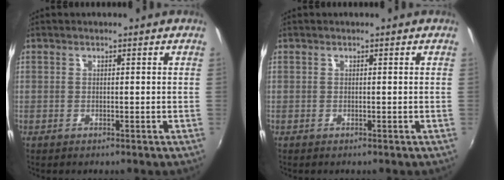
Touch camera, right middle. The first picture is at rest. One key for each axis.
{"total": 0.0}